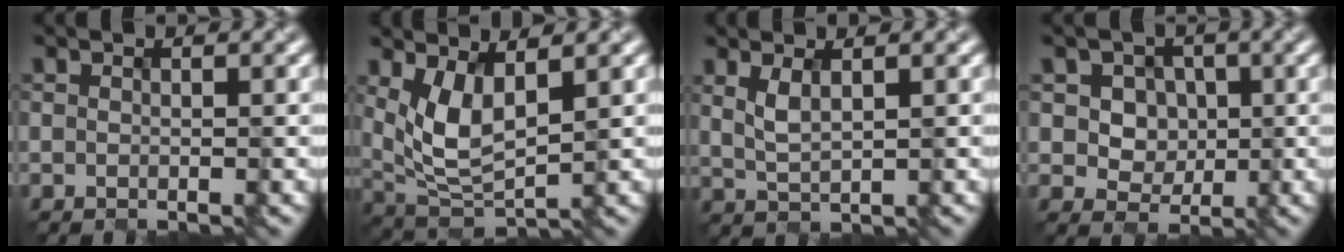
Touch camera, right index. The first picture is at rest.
{"total": 4.1, "force": [1.3, 1.8, 3.5], "torque": [-0.086, -0.015, 0.040]}
{"total": 1.6, "force": [0.6, 0.4, 1.5], "torque": [-0.040, -0.005, 0.024]}
{"total": 4.4, "force": [1.0, 4.0, 1.7], "torque": [-0.037, 0.004, 0.024]}